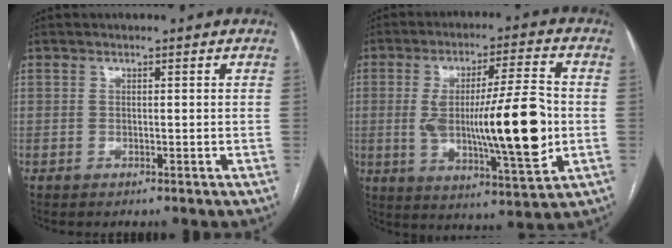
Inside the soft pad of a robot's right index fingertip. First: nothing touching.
{"total": 17.1, "force": [-1.1, 2.3, 16.9], "torque": [-0.284, -0.005, -0.014]}